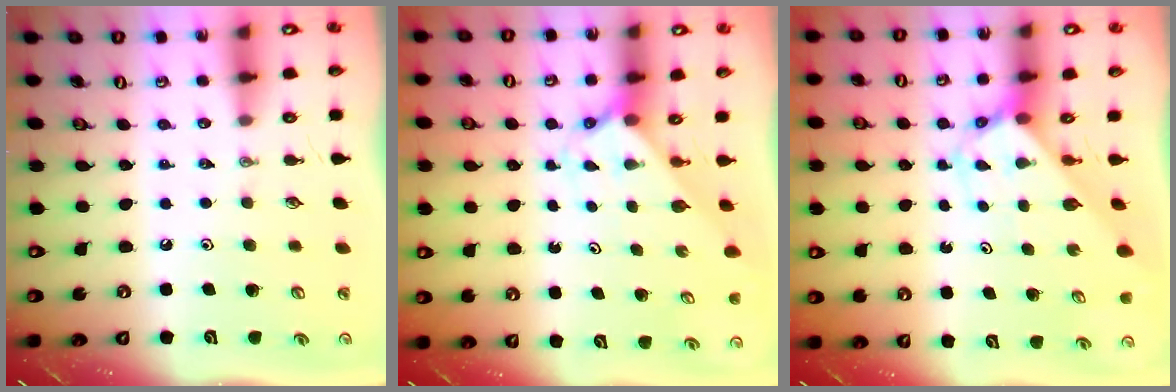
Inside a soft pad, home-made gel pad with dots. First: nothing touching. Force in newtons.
{"total": 1.9, "press": 1.9, "slide": 0.1}
{"total": 2.7, "press": 2.7, "slide": 0.2}